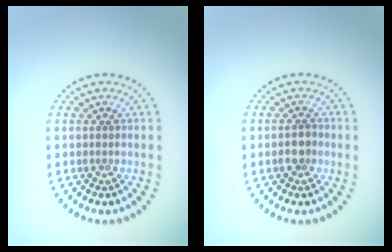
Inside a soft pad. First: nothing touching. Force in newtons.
{"total": 1.6, "press": 1.5, "slide": 0.5}